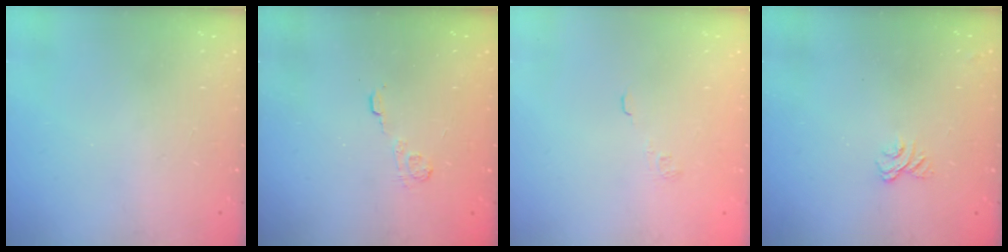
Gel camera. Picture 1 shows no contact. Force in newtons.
{"total": 2.7, "press": 2.3, "slide": 1.4}
{"total": 2.0, "press": 1.5, "slide": 1.3}
{"total": 2.3, "press": 1.9, "slide": 1.3}